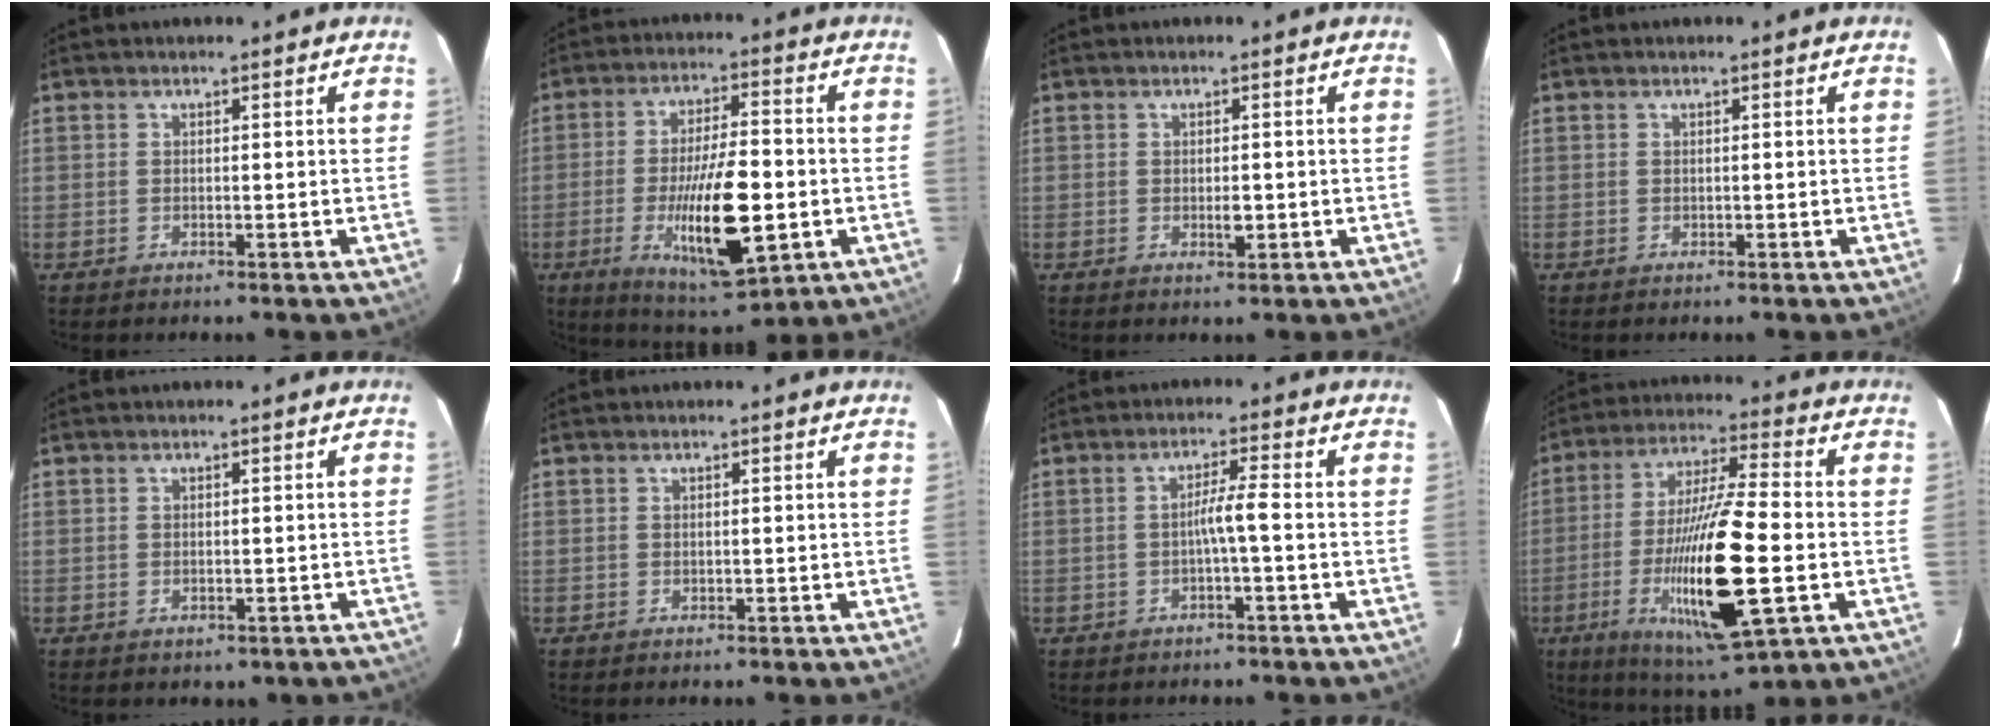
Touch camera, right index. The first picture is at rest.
{"total": 15.1, "force": [-3.7, 3.4, 14.2], "torque": [-0.247, -0.012, -0.052]}
{"total": 1.5, "force": [-0.3, 0.5, 1.4], "torque": [-0.021, -0.001, -0.004]}
{"total": 0.0}
{"total": 2.9, "force": [-2.1, 1.8, 1.1], "torque": [-0.011, 0.006, -0.016]}
{"total": 0.0}
{"total": 3.1, "force": [-0.8, -0.5, 2.9], "torque": [-0.047, 0.005, -0.014]}
{"total": 19.3, "force": [-4.8, 2.0, 18.6], "torque": [-0.360, -0.026, -0.079]}